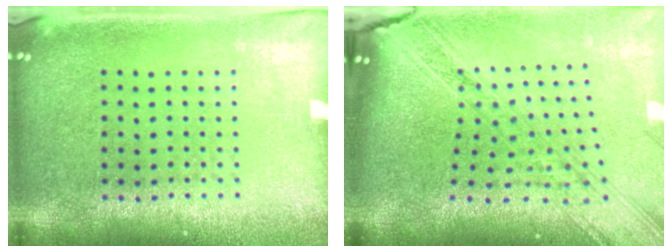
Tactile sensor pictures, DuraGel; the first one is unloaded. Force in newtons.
{"total": 2.8, "press": 2.2, "slide": 1.7}